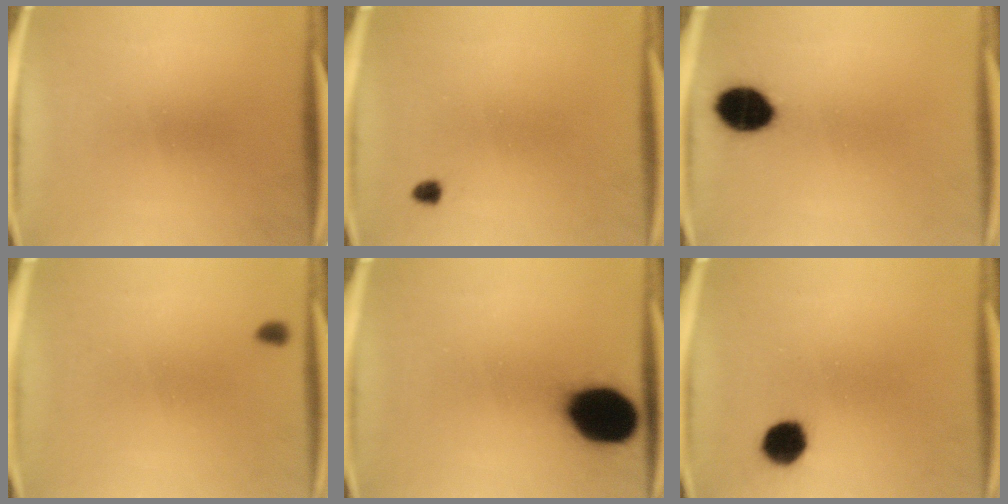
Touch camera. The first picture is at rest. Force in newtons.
{"total": 1.2}
{"total": 9.8}
{"total": 0.7}
{"total": 16.8}
{"total": 6.2}